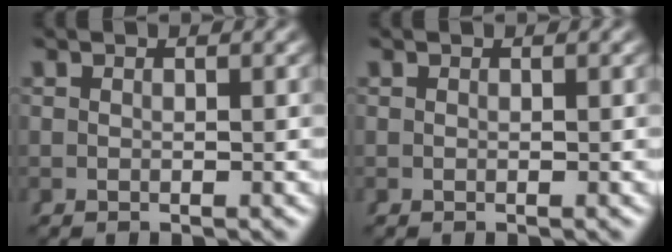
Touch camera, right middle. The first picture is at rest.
{"total": 0.0}